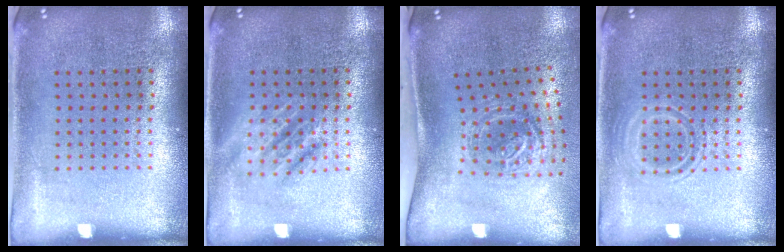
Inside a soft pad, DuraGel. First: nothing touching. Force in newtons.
{"total": 1.1, "press": 1.1, "slide": 0.2}
{"total": 1.7, "press": 1.2, "slide": 1.3}
{"total": 1.7, "press": 1.7, "slide": 0.2}